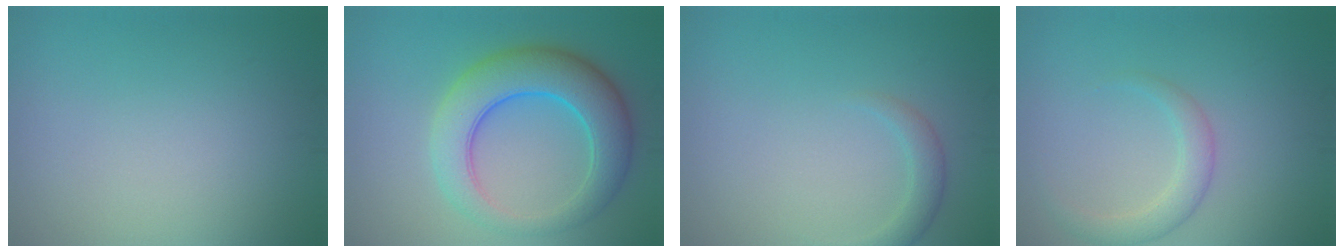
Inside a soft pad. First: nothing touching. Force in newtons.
{"total": 7.6, "press": 7.6, "slide": 0.2}
{"total": 1.7, "press": 1.7, "slide": 0.1}
{"total": 2.4, "press": 2.4, "slide": 0.1}